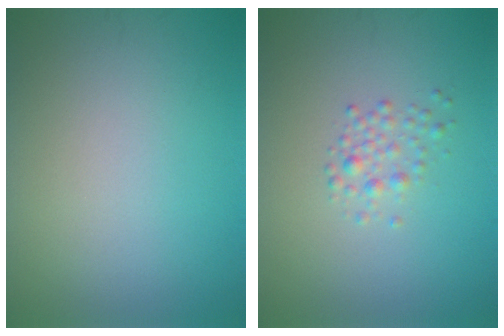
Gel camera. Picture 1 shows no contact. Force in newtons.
{"total": 2.2, "press": 2.2, "slide": 0.1}